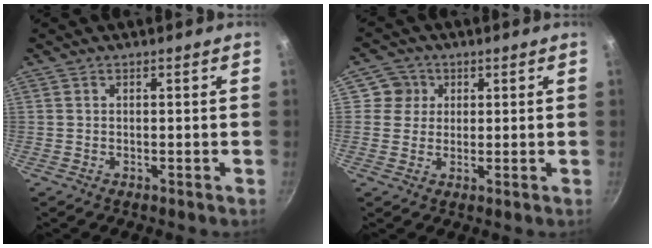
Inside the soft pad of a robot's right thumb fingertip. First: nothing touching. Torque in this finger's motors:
{"motor_torque": [-0.05, 0.03, -0.31, -0.17, 0.05]}